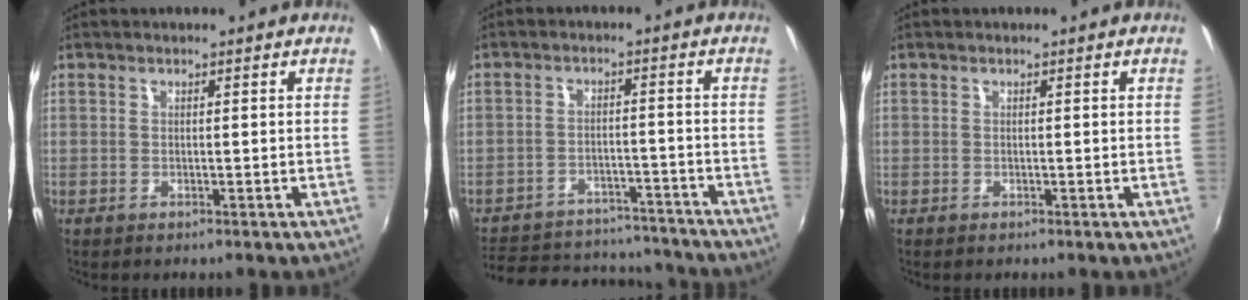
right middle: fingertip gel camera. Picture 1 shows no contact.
{"total": 19.6, "force": [-16.3, 8.3, 6.9], "torque": [-0.160, 0.028, -0.204]}
{"total": 0.0}